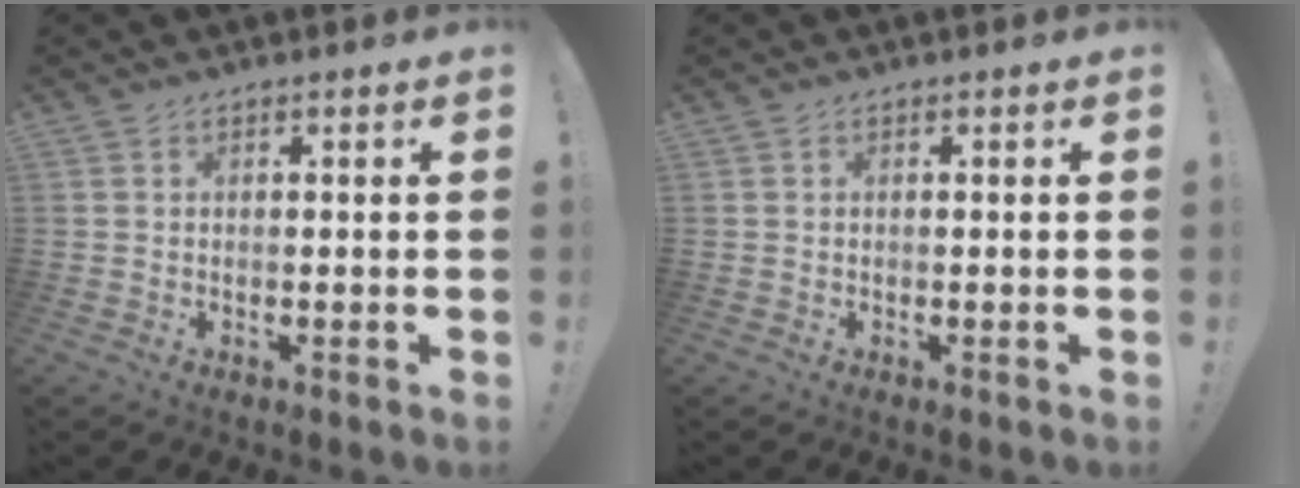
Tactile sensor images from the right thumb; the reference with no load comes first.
{"total": 0.0}